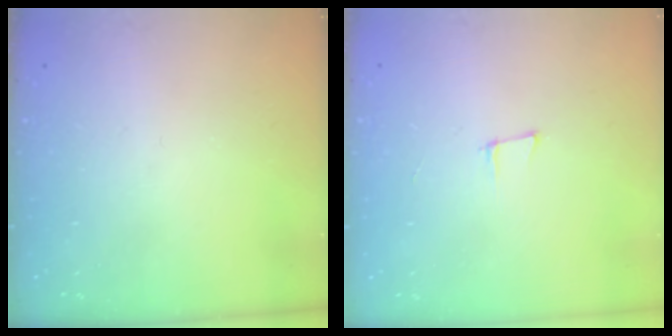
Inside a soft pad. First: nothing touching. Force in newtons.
{"total": 5.8, "press": 5.1, "slide": 2.8}